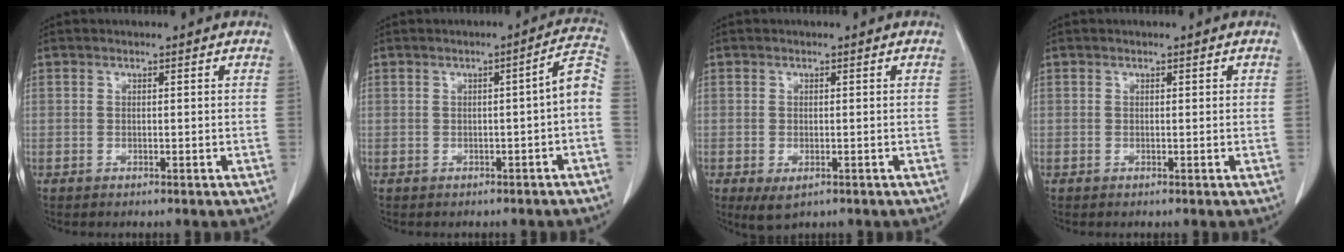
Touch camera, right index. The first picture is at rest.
{"total": 4.8, "force": [-1.3, 0.4, 4.6], "torque": [-0.052, 0.018, -0.017]}
{"total": 3.1, "force": [-1.4, 1.4, 2.3], "torque": [-0.041, -0.008, -0.014]}
{"total": 0.0}